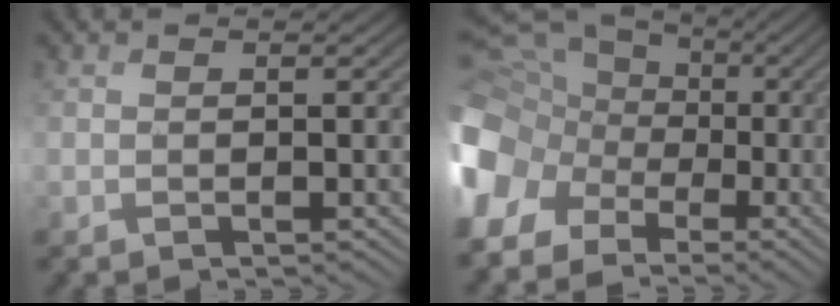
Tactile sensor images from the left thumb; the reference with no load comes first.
{"total": 16.2, "force": [-3.2, 13.8, 7.9], "torque": [-0.237, -0.028, -0.077]}